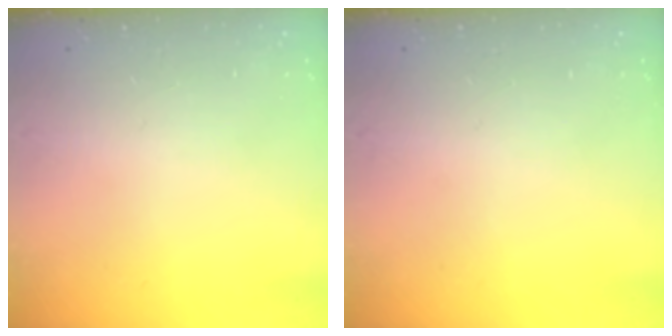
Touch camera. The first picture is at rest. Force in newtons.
{"total": 0.0}